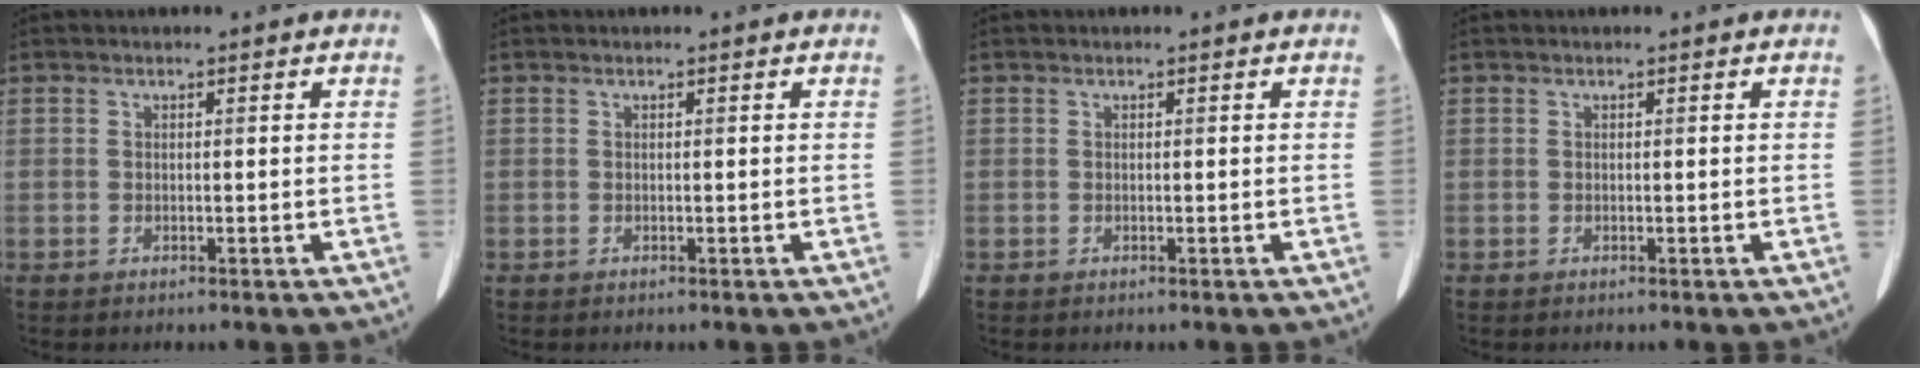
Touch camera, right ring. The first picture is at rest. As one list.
[{"total": 0.0}, {"total": 0.0}, {"total": 0.0}]